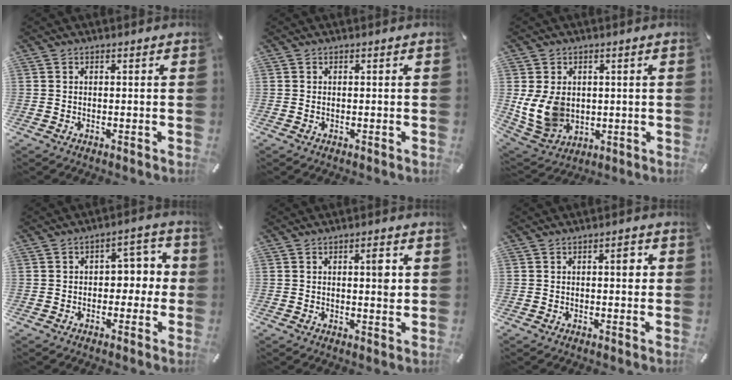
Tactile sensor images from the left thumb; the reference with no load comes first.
{"total": 0.0}
{"total": 11.1, "force": [0.6, 9.3, 6.1], "torque": [-0.146, 0.000, 0.014]}
{"total": 6.4, "force": [-0.5, 4.4, 4.6], "torque": [-0.050, 0.004, -0.021]}
{"total": 4.5, "force": [1.1, 1.7, 4.1], "torque": [-0.051, -0.007, 0.009]}
{"total": 3.1, "force": [0.6, 1.3, 2.8], "torque": [-0.031, 0.000, 0.001]}